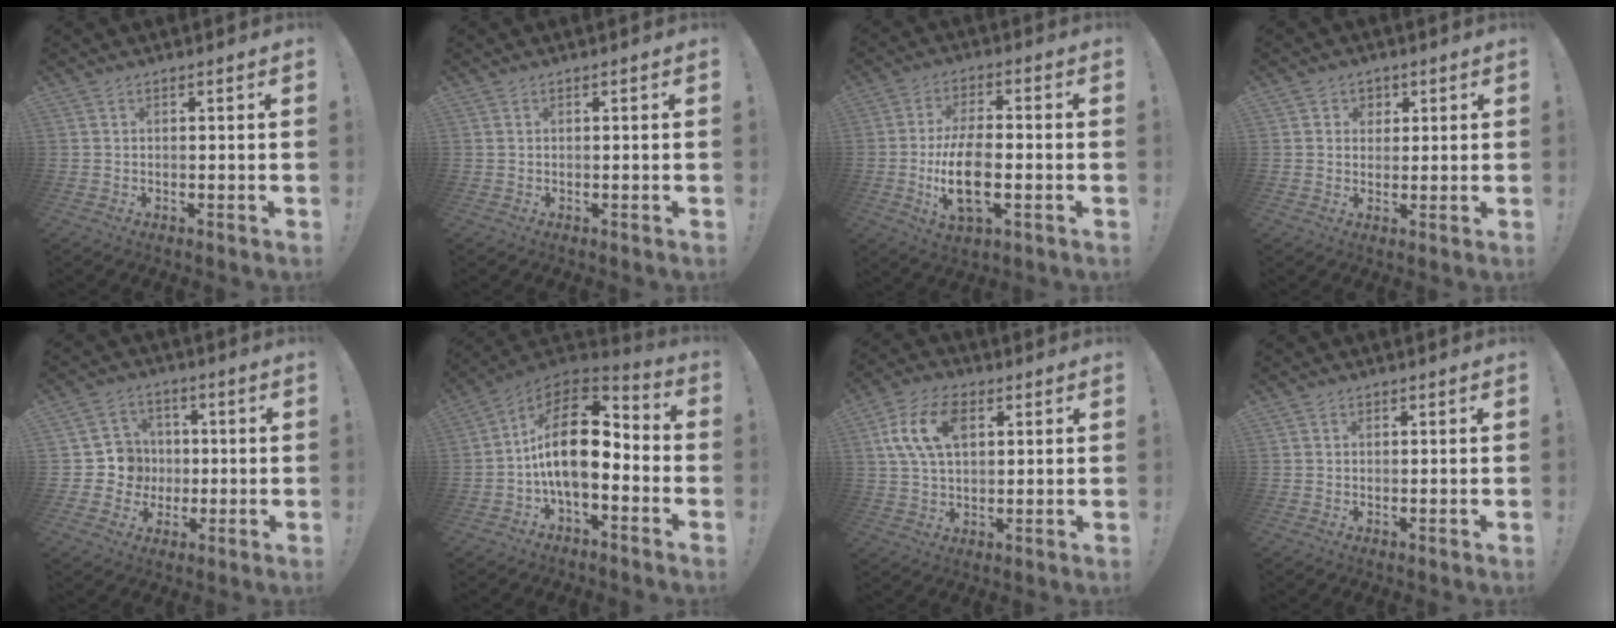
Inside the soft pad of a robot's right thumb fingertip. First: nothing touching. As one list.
[{"total": 0.0}, {"total": 13.0, "force": [-2.4, 5.5, 11.5], "torque": [-0.232, -0.006, -0.047]}, {"total": 4.0, "force": [1.3, 3.7, 0.7], "torque": [-0.002, -0.006, 0.022]}, {"total": 9.3, "force": [-0.5, 9.1, 1.7], "torque": [-0.007, 0.007, 0.000]}, {"total": 18.0, "force": [0.6, 9.1, 15.5], "torque": [-0.275, 0.005, 0.014]}, {"total": 13.2, "force": [4.1, 8.2, 9.4], "torque": [-0.170, 0.004, 0.077]}, {"total": 0.5, "force": [0.2, 0.5, 0.0], "torque": [0.007, -0.001, 0.003]}]